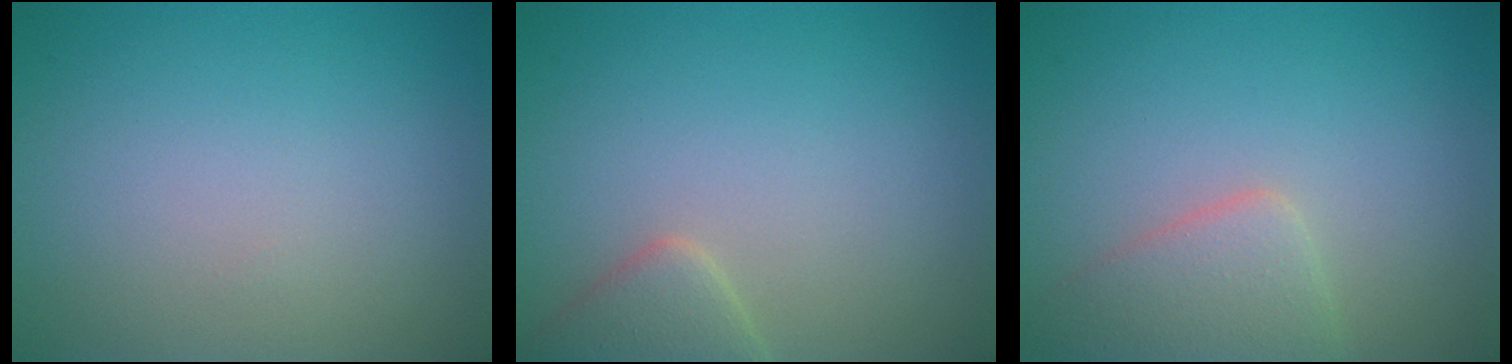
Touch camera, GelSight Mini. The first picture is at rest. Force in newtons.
{"total": 2.7, "press": 2.7, "slide": 0.2}
{"total": 2.5, "press": 2.5, "slide": 0.2}